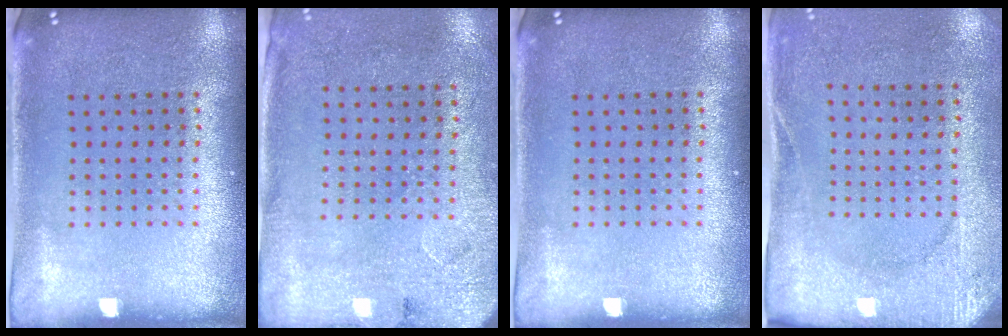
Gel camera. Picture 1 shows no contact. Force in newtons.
{"total": 2.6, "press": 2.1, "slide": 1.5}
{"total": 0.0}
{"total": 2.7, "press": 2.2, "slide": 1.5}